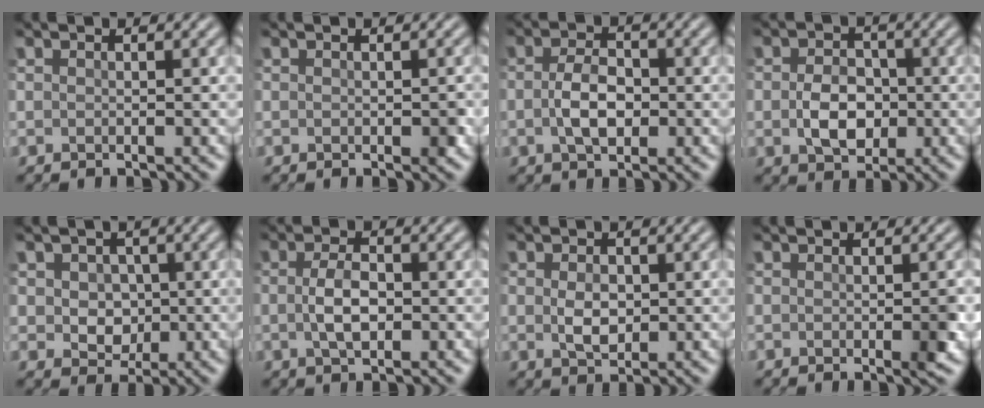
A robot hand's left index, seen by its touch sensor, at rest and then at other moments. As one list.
[{"total": 0.8, "force": [-0.1, 0.4, 0.6], "torque": [-0.008, -0.004, 0.000]}, {"total": 3.6, "force": [-0.4, 2.1, 2.9], "torque": [-0.060, 0.001, -0.010]}, {"total": 4.1, "force": [-0.6, 3.0, 2.8], "torque": [-0.053, -0.002, -0.014]}, {"total": 3.2, "force": [0.2, 2.7, 1.8], "torque": [-0.031, -0.002, -0.002]}, {"total": 3.1, "force": [-0.2, 1.6, 2.7], "torque": [-0.057, -0.001, -0.005]}, {"total": 2.7, "force": [0.1, 1.8, 2.0], "torque": [-0.041, -0.002, 0.002]}, {"total": 1.5, "force": [-0.2, 0.2, 1.5], "torque": [-0.020, -0.003, -0.004]}]